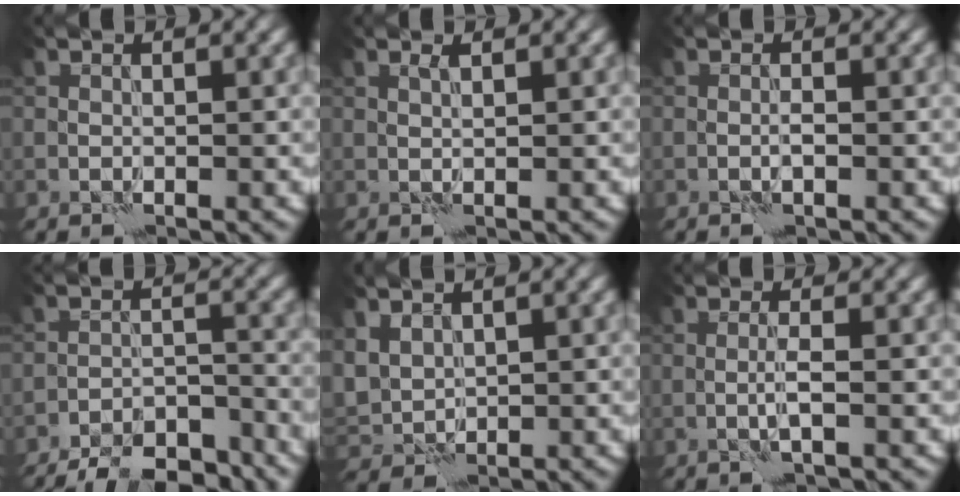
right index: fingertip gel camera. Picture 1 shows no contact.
{"total": 0.7, "force": [0.6, -0.1, 0.4], "torque": [-0.011, 0.002, 0.008]}
{"total": 0.6, "force": [-0.2, -0.1, 0.6], "torque": [-0.010, 0.002, -0.004]}
{"total": 10.2, "force": [-9.2, 2.7, 3.6], "torque": [-0.047, -0.014, -0.137]}
{"total": 2.8, "force": [1.7, 1.9, 1.2], "torque": [-0.040, 0.001, 0.036]}
{"total": 1.3, "force": [-0.1, -0.1, 1.3], "torque": [-0.028, 0.002, -0.007]}